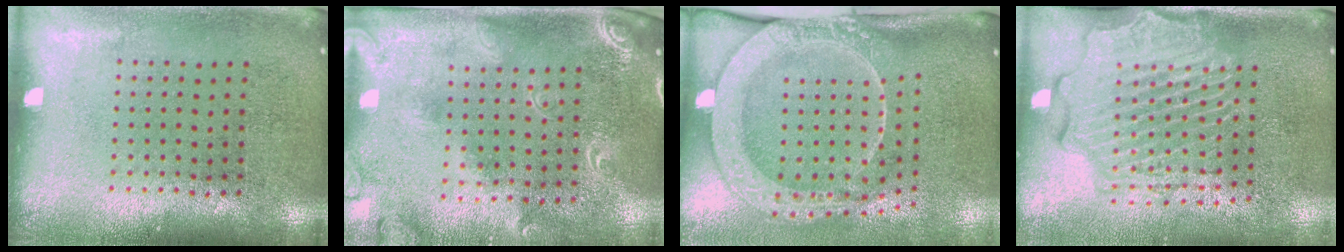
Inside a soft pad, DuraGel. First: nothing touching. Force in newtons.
{"total": 2.4, "press": 1.8, "slide": 1.6}
{"total": 2.9, "press": 2.1, "slide": 2.0}
{"total": 2.6, "press": 2.3, "slide": 1.2}